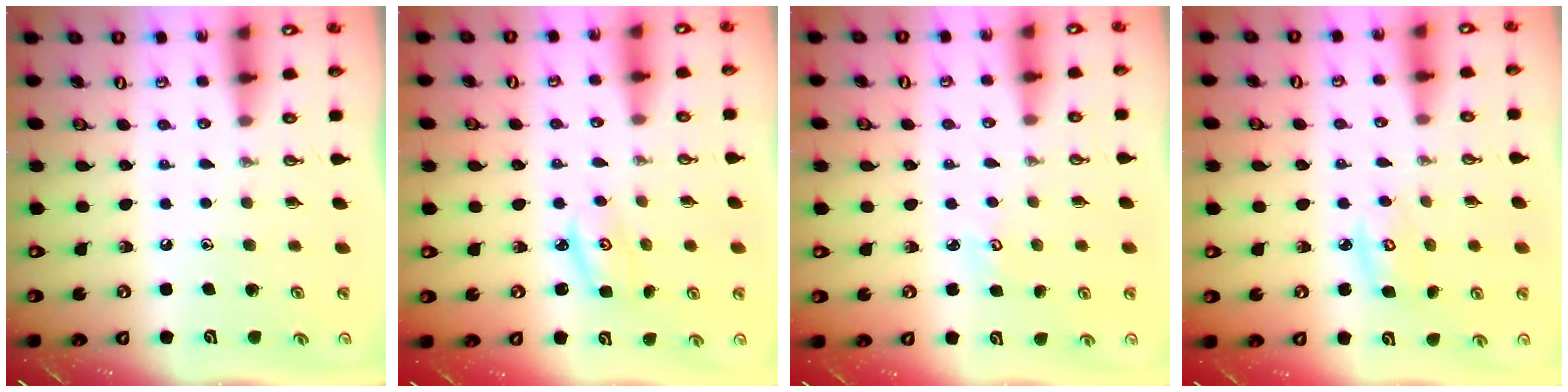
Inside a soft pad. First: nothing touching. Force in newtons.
{"total": 2.4, "press": 2.4, "slide": 0.2}
{"total": 2.8, "press": 2.8, "slide": 0.3}
{"total": 4.2, "press": 4.2, "slide": 0.2}